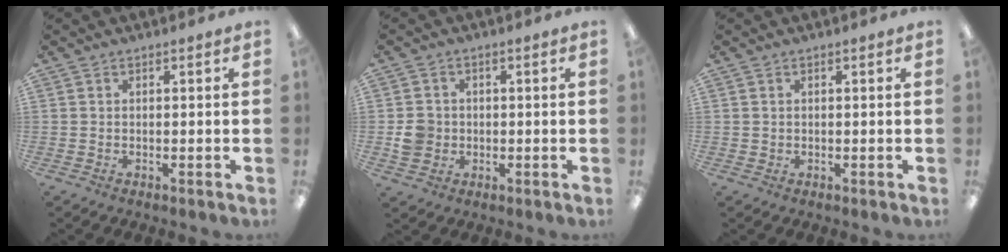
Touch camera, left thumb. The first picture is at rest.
{"total": 5.0, "force": [-0.4, 4.8, 1.5], "torque": [-0.015, 0.007, -0.007]}
{"total": 0.7, "force": [0.3, 0.6, 0.0], "torque": [0.000, 0.003, 0.006]}